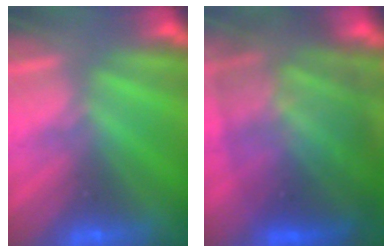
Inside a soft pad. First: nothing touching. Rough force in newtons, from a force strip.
{"total": 10.6}